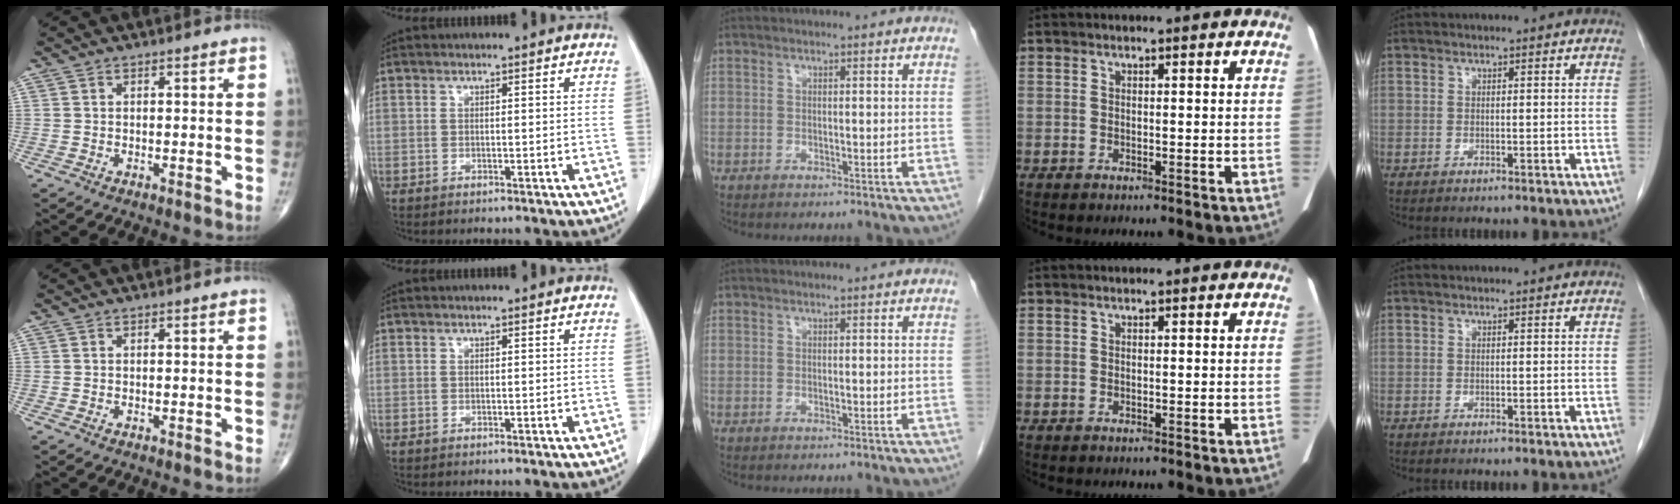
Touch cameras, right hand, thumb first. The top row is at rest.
{}